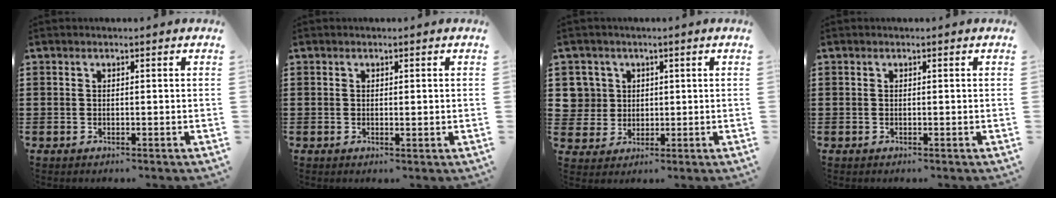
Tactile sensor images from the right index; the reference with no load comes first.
{"total": 0.5, "force": [0.2, 0.2, 0.5], "torque": [-0.009, 0.002, 0.004]}
{"total": 4.6, "force": [1.2, 4.5, 0.4], "torque": [-0.032, 0.016, 0.022]}
{"total": 0.0}